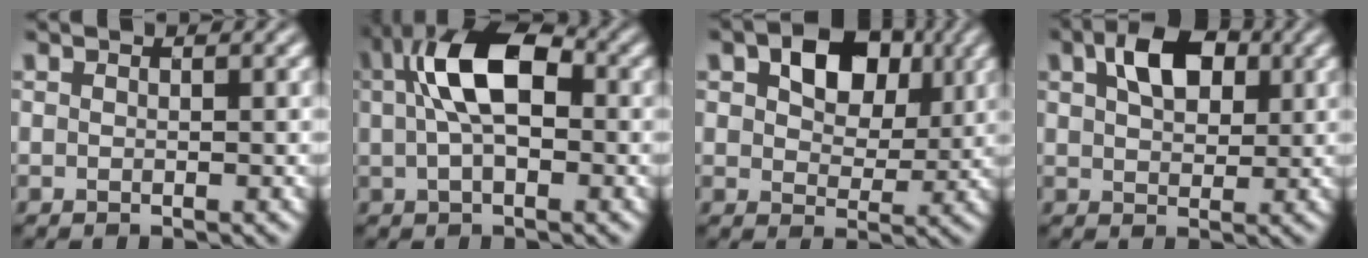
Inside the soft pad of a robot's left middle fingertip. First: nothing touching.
{"total": 7.7, "force": [1.5, 3.9, 6.5], "torque": [-0.126, 0.019, 0.021]}
{"total": 6.1, "force": [2.1, 4.1, 4.0], "torque": [-0.078, 0.000, 0.024]}
{"total": 4.8, "force": [1.8, 2.9, 3.3], "torque": [-0.066, 0.007, 0.032]}